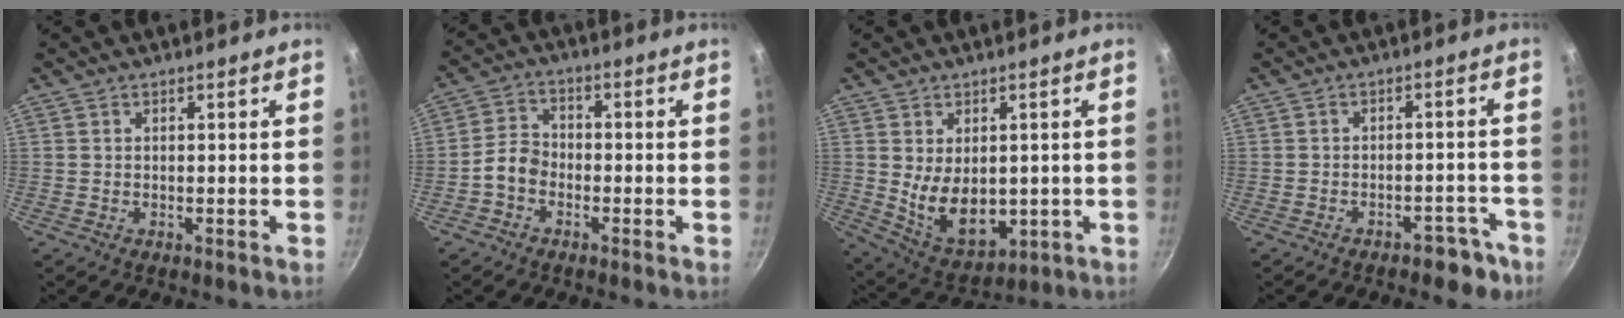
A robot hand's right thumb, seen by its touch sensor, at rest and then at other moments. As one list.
[{"total": 4.9, "force": [-2.2, 3.5, 2.5], "torque": [-0.034, 0.031, -0.052]}, {"total": 11.4, "force": [0.0, 7.5, 8.6], "torque": [-0.118, -0.024, 0.032]}, {"total": 5.6, "force": [-3.8, 3.2, 2.6], "torque": [-0.001, 0.049, -0.027]}]